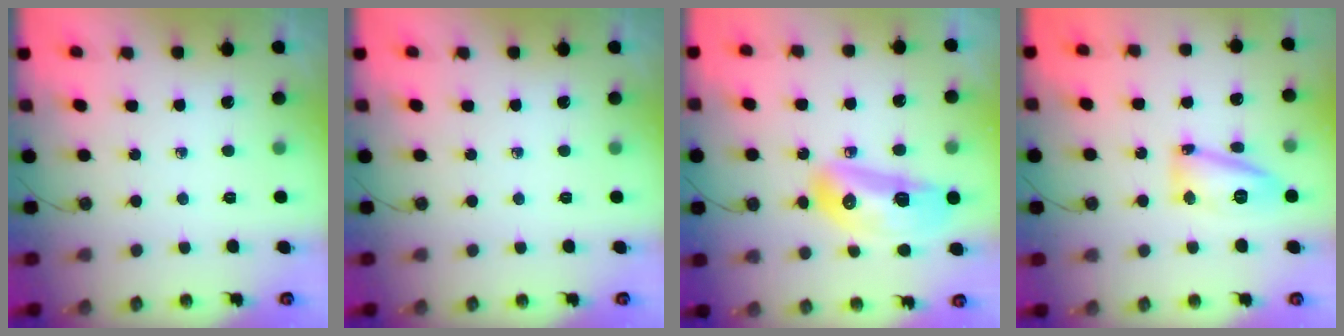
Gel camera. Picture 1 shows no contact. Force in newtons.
{"total": 0.0}
{"total": 15.1, "press": 14.9, "slide": 2.5}
{"total": 13.5, "press": 13.4, "slide": 1.1}